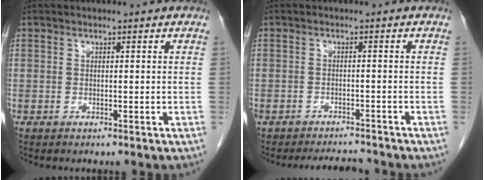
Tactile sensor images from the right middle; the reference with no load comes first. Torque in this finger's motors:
{"motor_torque": [0.12, -0.10, 0.03, 0.04]}